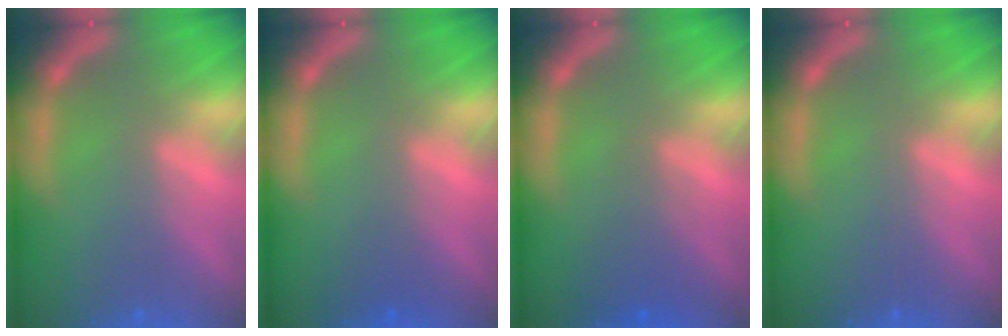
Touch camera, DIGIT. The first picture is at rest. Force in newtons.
{"total": 1.0}
{"total": 2.4}
{"total": 0.0}